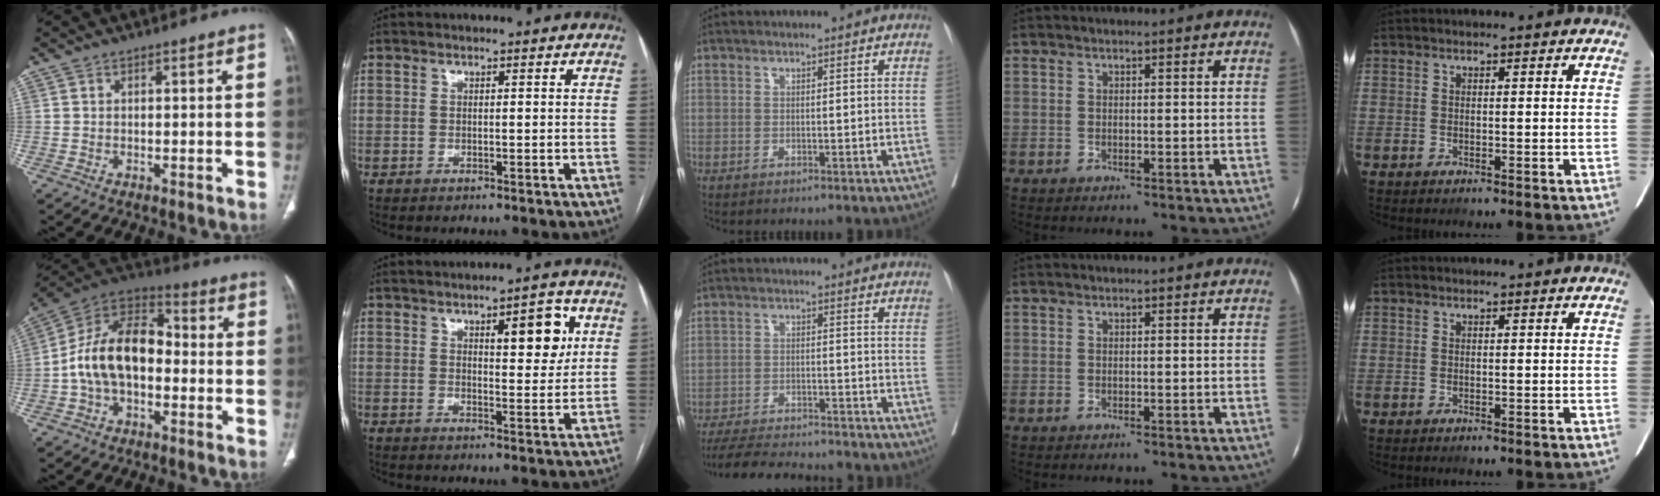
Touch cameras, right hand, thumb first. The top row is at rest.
{"thumb": {"total": 16.1, "force": [-2.1, 10.3, 12.2], "torque": [-0.202, 0.048, -0.045]}, "index": {"total": 7.5, "force": [3.0, 2.3, 6.5], "torque": [-0.085, 0.001, 0.040]}, "middle": {"total": 15.0, "force": [-13.8, 2.1, 5.6], "torque": [-0.098, -0.016, -0.195]}}